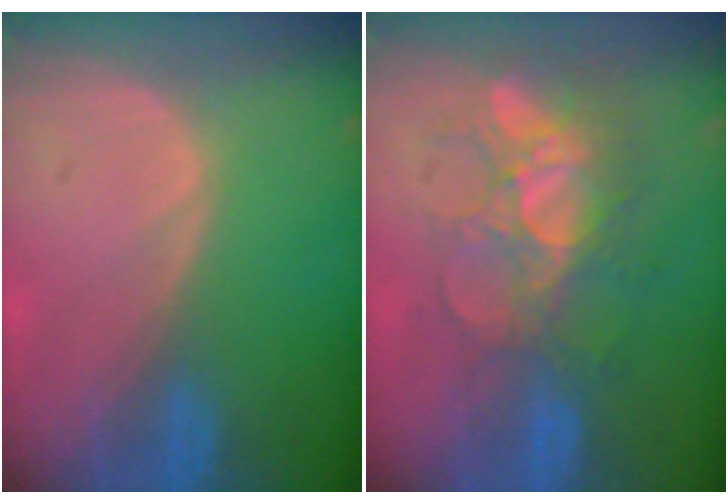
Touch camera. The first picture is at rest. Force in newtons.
{"total": 9.6, "press": 8.4, "slide": 4.5}